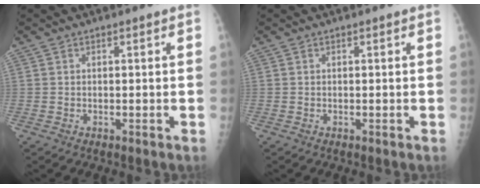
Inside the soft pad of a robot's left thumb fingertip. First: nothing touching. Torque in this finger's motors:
{"motor_torque": [-0.09, 0.09, -0.02, 0.00, 0.00]}